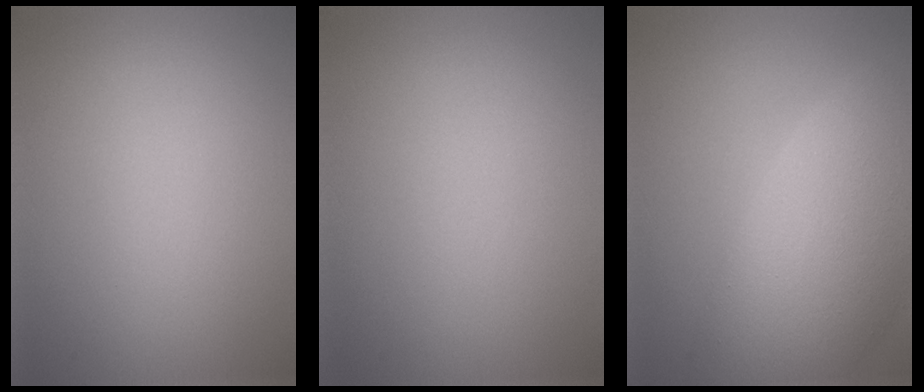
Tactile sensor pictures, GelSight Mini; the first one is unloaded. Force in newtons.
{"total": 0.0}
{"total": 10.8, "press": 10.8, "slide": 0.9}